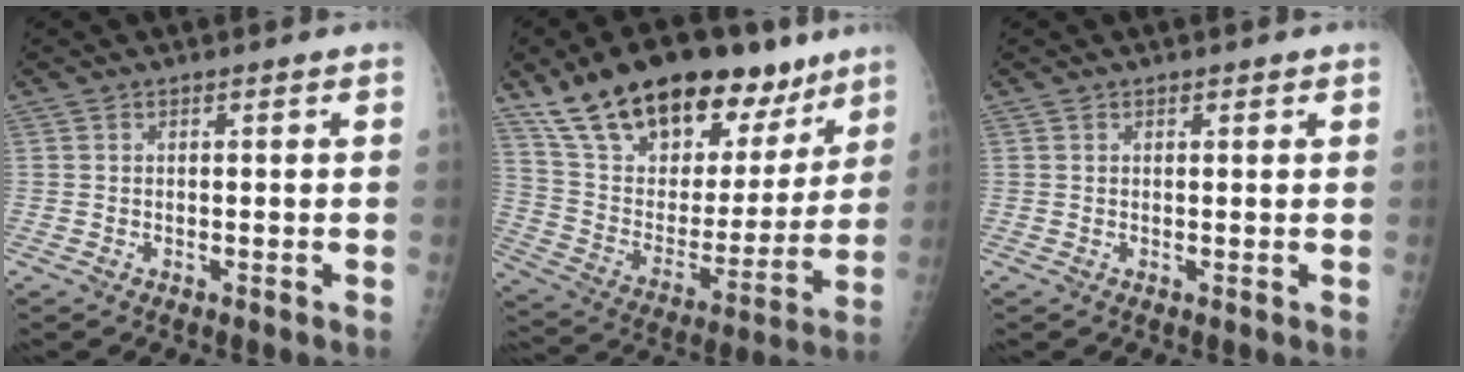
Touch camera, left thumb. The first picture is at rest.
{"total": 28.3, "force": [18.8, 13.2, 16.4], "torque": [-0.228, -0.043, 0.312]}
{"total": 0.6, "force": [0.4, 0.3, 0.3], "torque": [0.001, -0.002, 0.004]}